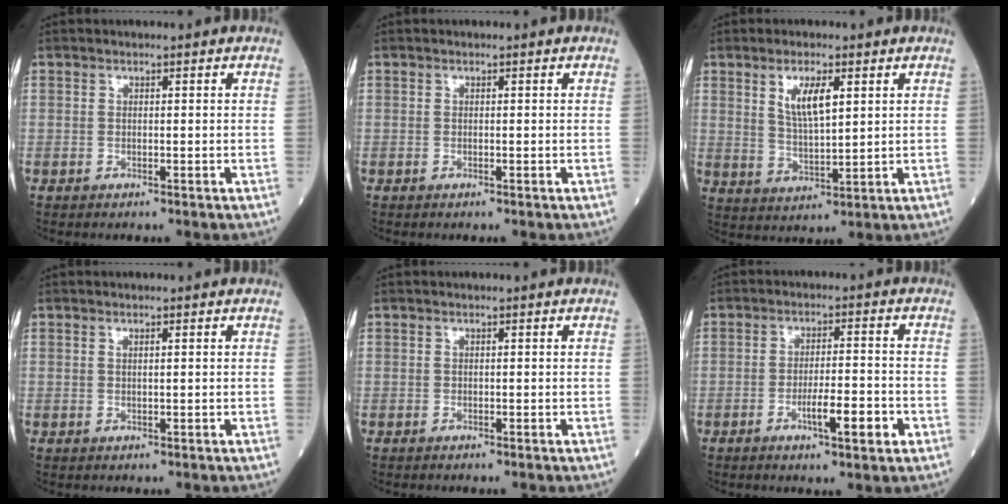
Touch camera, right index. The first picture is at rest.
{"total": 0.0}
{"total": 6.2, "force": [2.6, 1.6, 5.4], "torque": [-0.104, -0.003, 0.052]}
{"total": 0.6, "force": [0.3, 0.0, 0.5], "torque": [-0.013, 0.001, 0.005]}
{"total": 0.0}
{"total": 6.4, "force": [-2.5, 0.9, 5.8], "torque": [-0.095, -0.004, -0.038]}